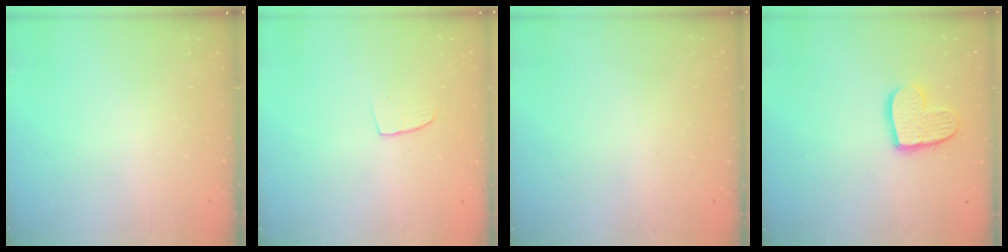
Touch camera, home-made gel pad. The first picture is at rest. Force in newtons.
{"total": 5.2, "press": 5.2, "slide": 0.4}
{"total": 0.6, "press": 0.6, "slide": 0.1}
{"total": 12.6, "press": 12.5, "slide": 1.0}